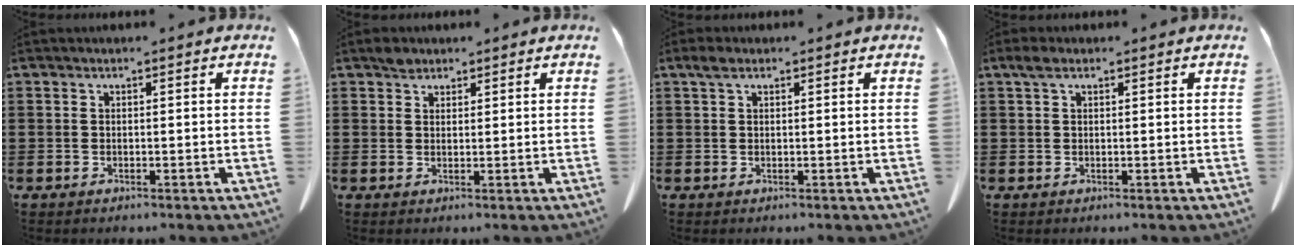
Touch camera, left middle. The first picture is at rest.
{"total": 1.9, "force": [1.6, 1.0, 0.4], "torque": [-0.005, -0.001, 0.029]}
{"total": 1.8, "force": [0.8, 1.0, 1.2], "torque": [-0.028, 0.007, 0.014]}
{"total": 1.8, "force": [0.7, 0.9, 1.4], "torque": [-0.031, 0.007, 0.011]}